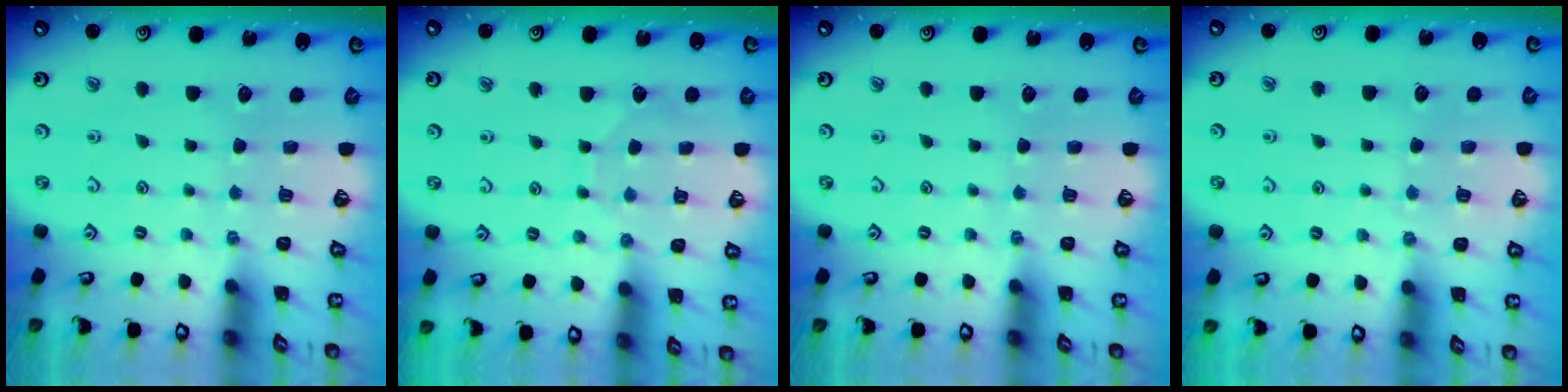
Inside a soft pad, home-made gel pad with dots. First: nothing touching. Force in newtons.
{"total": 6.2, "press": 6.2, "slide": 0.2}
{"total": 0.0}
{"total": 2.5, "press": 2.4, "slide": 0.4}